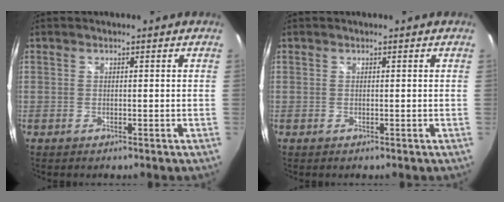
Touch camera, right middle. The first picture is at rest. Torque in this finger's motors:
{"motor_torque": [-0.09, 0.09, 0.00, 0.01]}